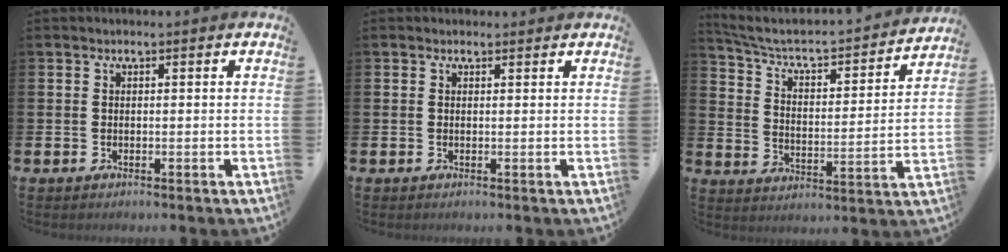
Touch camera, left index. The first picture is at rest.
{"total": 0.6, "force": [0.5, 0.4, 0.1], "torque": [0.010, -0.001, 0.005]}
{"total": 5.6, "force": [4.7, 1.7, 2.4], "torque": [-0.073, -0.040, 0.069]}